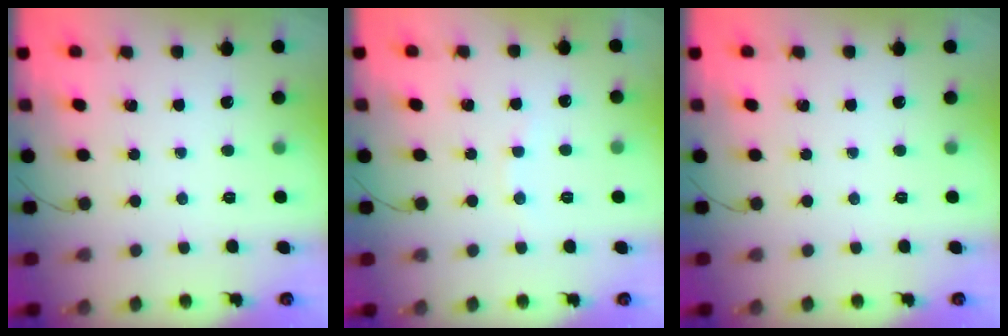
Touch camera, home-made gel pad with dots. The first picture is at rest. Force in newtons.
{"total": 4.9, "press": 4.8, "slide": 0.9}
{"total": 0.0}